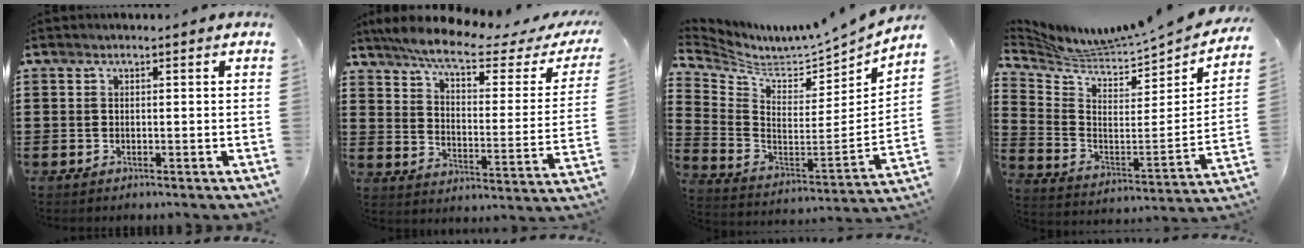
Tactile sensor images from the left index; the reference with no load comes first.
{"total": 6.9, "force": [5.4, 0.6, 4.2], "torque": [-0.107, -0.028, 0.088]}
{"total": 4.5, "force": [4.4, 0.7, 1.0], "torque": [-0.053, -0.055, 0.070]}
{"total": 3.8, "force": [3.7, -0.2, 1.1], "torque": [-0.050, -0.056, 0.055]}